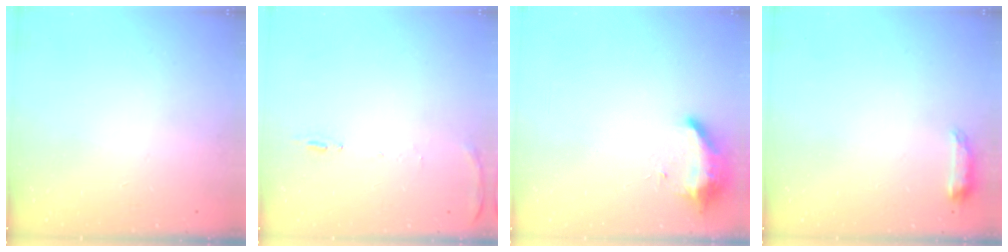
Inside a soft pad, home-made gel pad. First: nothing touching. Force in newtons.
{"total": 6.6, "press": 6.5, "slide": 0.7}
{"total": 8.3, "press": 8.3, "slide": 0.2}
{"total": 6.5, "press": 6.4, "slide": 1.0}